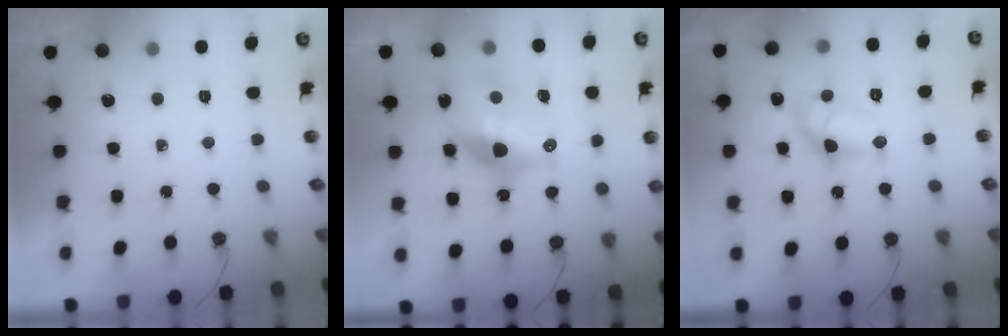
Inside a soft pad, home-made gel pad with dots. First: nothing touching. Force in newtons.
{"total": 16.0, "press": 15.9, "slide": 1.5}
{"total": 11.5, "press": 11.4, "slide": 1.0}